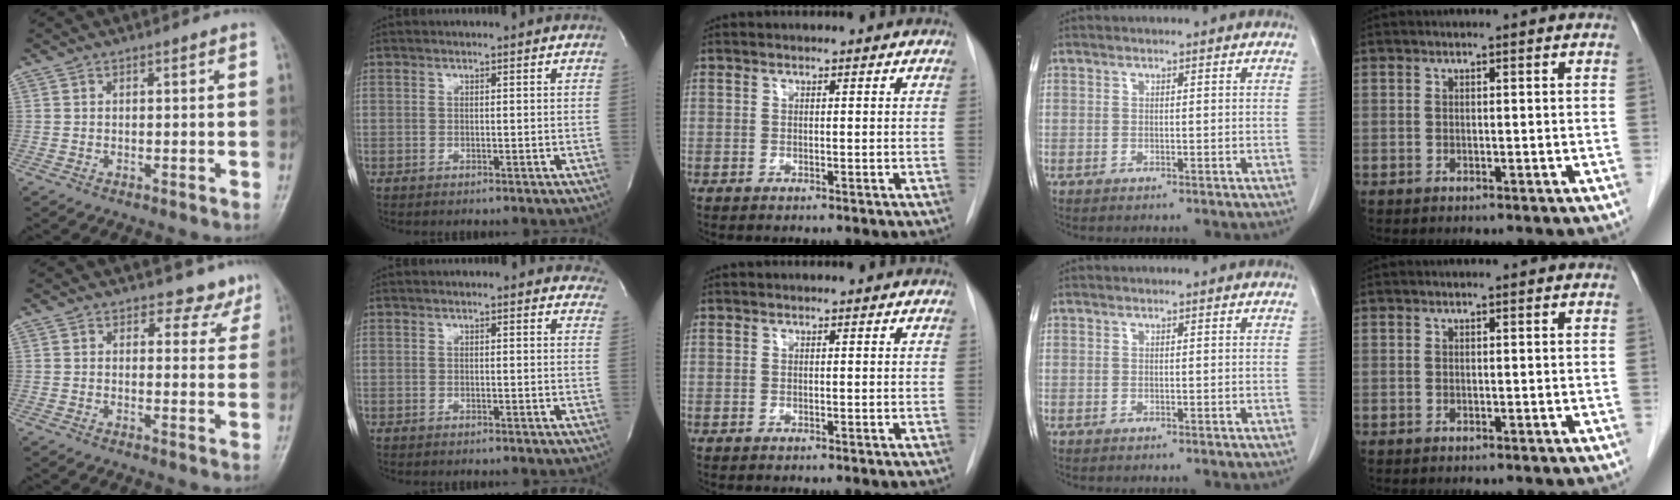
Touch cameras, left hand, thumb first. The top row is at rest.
{"thumb": {"total": 5.5, "force": [4.7, 2.8, 0.1], "torque": [0.033, -0.030, 0.039]}, "index": {"total": 6.2, "force": [5.4, 2.2, 2.2], "torque": [-0.005, 0.004, 0.041]}}